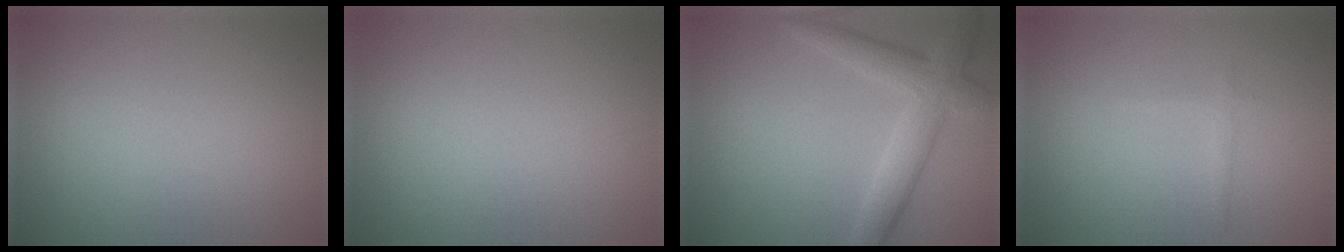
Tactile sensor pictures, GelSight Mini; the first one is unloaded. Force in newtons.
{"total": 0.0}
{"total": 4.4, "press": 4.4, "slide": 0.2}
{"total": 0.7, "press": 0.7, "slide": 0.1}